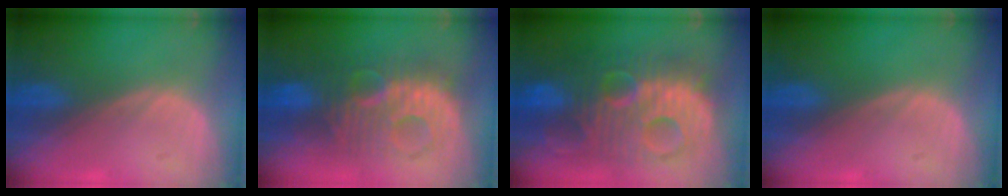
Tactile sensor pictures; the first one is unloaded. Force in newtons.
{"total": 9.6, "press": 9.6, "slide": 0.1}
{"total": 13.7, "press": 13.7, "slide": 1.2}
{"total": 0.0}